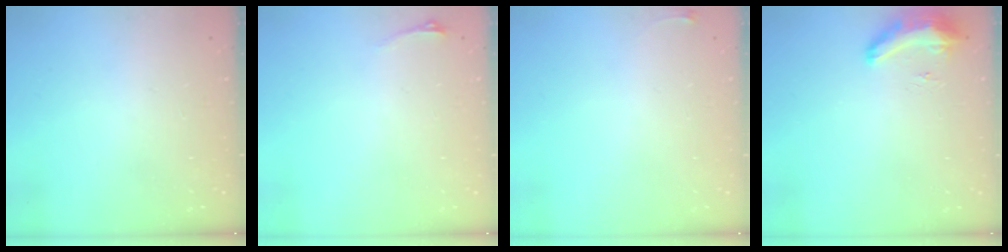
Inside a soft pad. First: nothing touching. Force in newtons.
{"total": 2.9, "press": 2.6, "slide": 1.5}
{"total": 2.6, "press": 2.6, "slide": 0.6}
{"total": 16.1, "press": 10.6, "slide": 12.1}